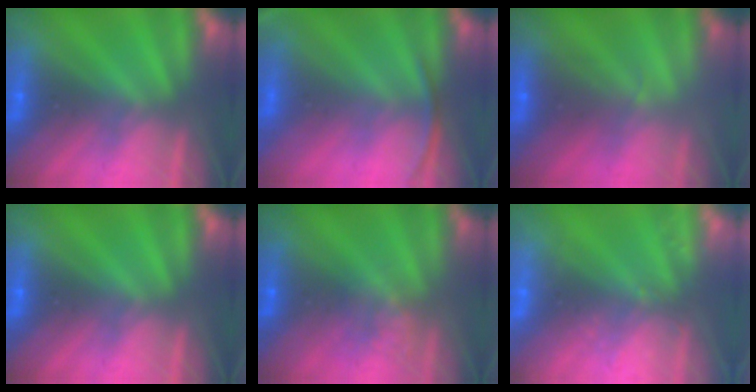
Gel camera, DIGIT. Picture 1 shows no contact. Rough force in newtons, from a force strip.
{"total": 2.2}
{"total": 2.1}
{"total": 0.0}
{"total": 2.0}
{"total": 2.5}